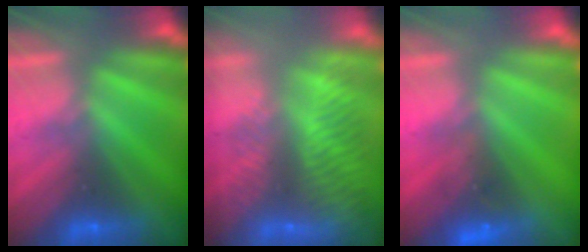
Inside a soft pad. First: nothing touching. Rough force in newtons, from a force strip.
{"total": 9.2}
{"total": 2.6}